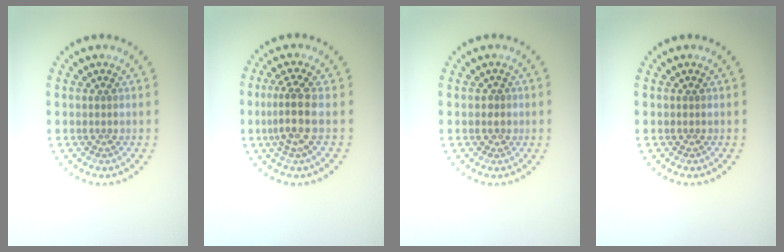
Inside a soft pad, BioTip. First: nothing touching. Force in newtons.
{"total": 3.0, "press": 2.3, "slide": 1.8}
{"total": 0.8, "press": 0.5, "slide": 0.6}
{"total": 0.0}